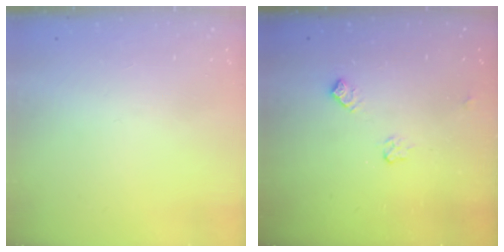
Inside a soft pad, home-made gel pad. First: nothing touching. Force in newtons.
{"total": 6.7, "press": 6.7, "slide": 0.9}